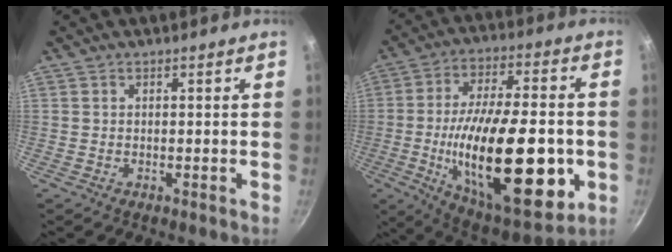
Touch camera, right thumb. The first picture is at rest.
{"total": 30.3, "force": [-5.5, 12.4, 27.1], "torque": [-0.433, 0.006, -0.076]}